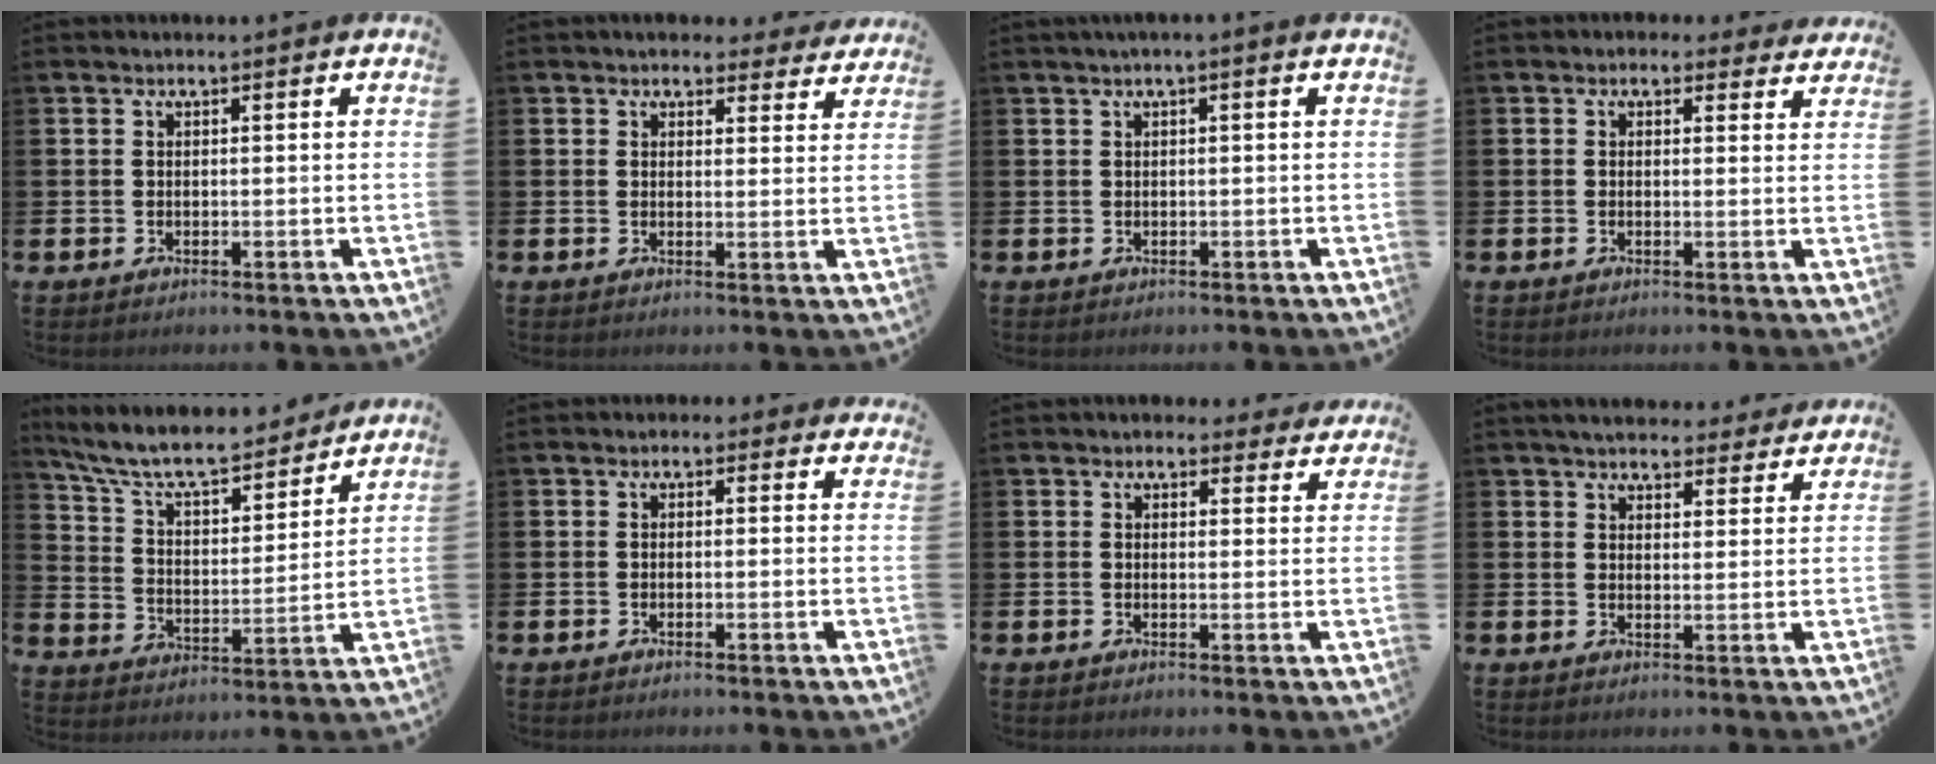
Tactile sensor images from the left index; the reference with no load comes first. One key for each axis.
{"total": 3.5, "fx": 3.2, "fy": 1.3, "fz": 0.4, "tx": 0.001, "ty": -0.018, "tz": 0.055}
{"total": 0.9, "fx": 0.1, "fy": 0.0, "fz": 0.9, "tx": -0.022, "ty": 0.005, "tz": 0.002}
{"total": 1.8, "fx": 1.4, "fy": 1.0, "fz": 0.0, "tx": 0.003, "ty": -0.003, "tz": 0.022}
{"total": 9.1, "fx": 8.3, "fy": 2.1, "fz": 3.2, "tx": -0.096, "ty": -0.059, "tz": 0.141}
{"total": 0.7, "fx": 0.0, "fy": 0.6, "fz": 0.2, "tx": -0.004, "ty": 0.009, "tz": -0.003}
{"total": 2.7, "fx": 2.4, "fy": 1.2, "fz": 0.1, "tx": 0.008, "ty": -0.012, "tz": 0.039}
{"total": 4.8, "fx": 4.6, "fy": 1.3, "fz": 0.6, "tx": -0.017, "ty": -0.025, "tz": 0.082}